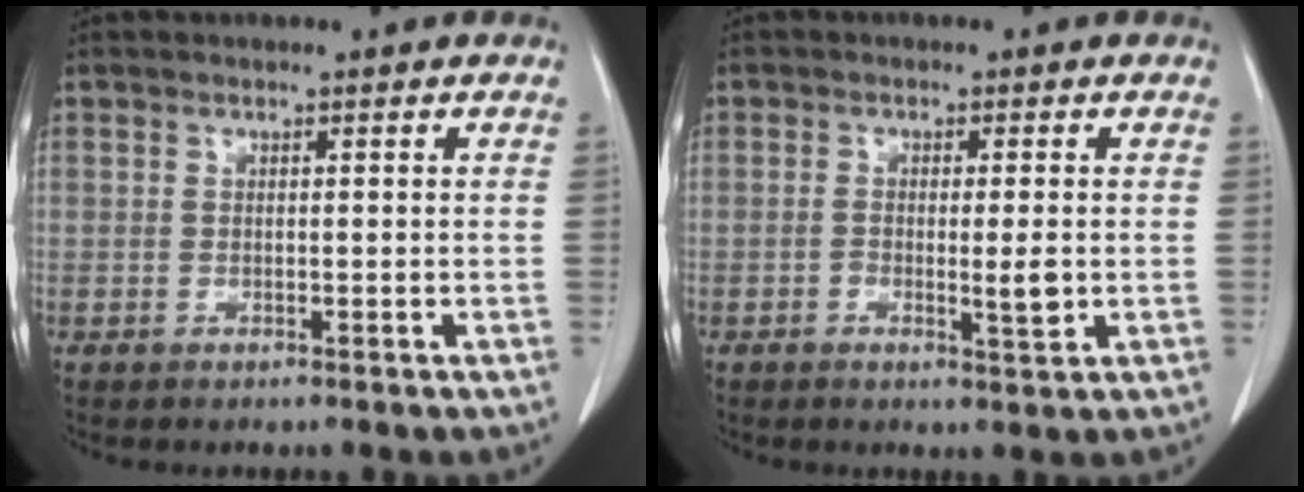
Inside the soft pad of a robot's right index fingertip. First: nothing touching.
{"total": 3.3, "force": [-0.5, 0.6, 3.2], "torque": [-0.051, -0.002, -0.005]}